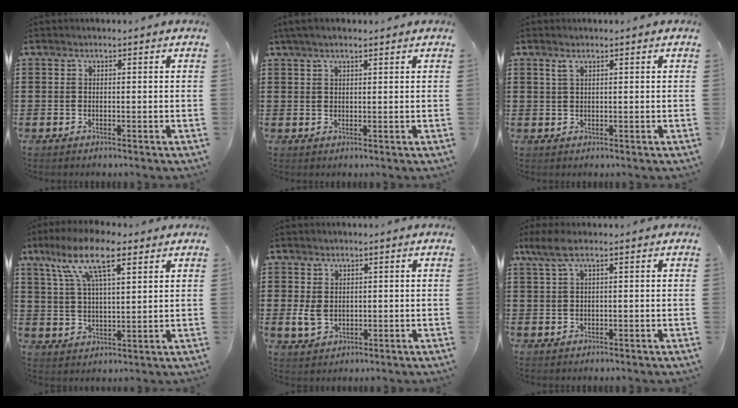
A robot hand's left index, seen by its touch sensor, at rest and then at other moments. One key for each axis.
{"total": 2.1, "fx": 1.5, "fy": 0.5, "fz": 1.4, "tx": -0.030, "ty": 0.004, "tz": 0.027}
{"total": 1.3, "fx": 0.7, "fy": 0.3, "fz": 1.0, "tx": -0.022, "ty": 0.003, "tz": 0.012}
{"total": 10.9, "fx": 6.5, "fy": 3.5, "fz": 8.0, "tx": -0.161, "ty": -0.002, "tz": 0.115}
{"total": 3.8, "fx": 0.2, "fy": 2.9, "fz": 2.6, "tx": -0.068, "ty": 0.001, "tz": 0.001}
{"total": 2.8, "fx": 0.7, "fy": 0.5, "fz": 2.6, "tx": -0.068, "ty": -0.004, "tz": 0.007}